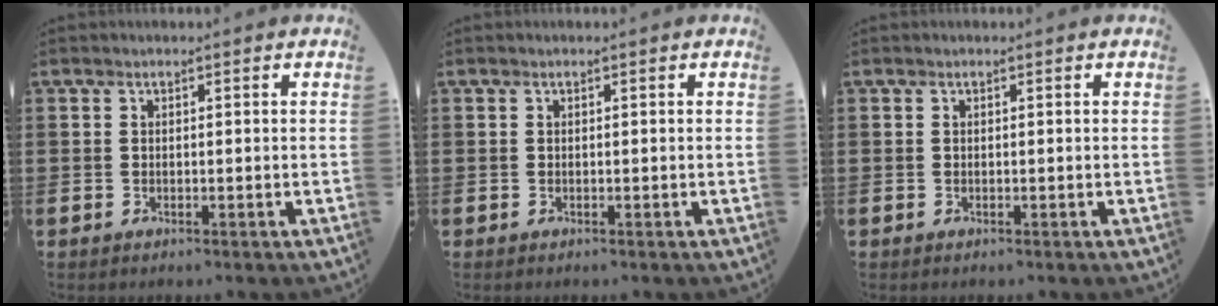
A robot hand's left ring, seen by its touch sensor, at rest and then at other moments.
{"total": 0.0}
{"total": 0.0}